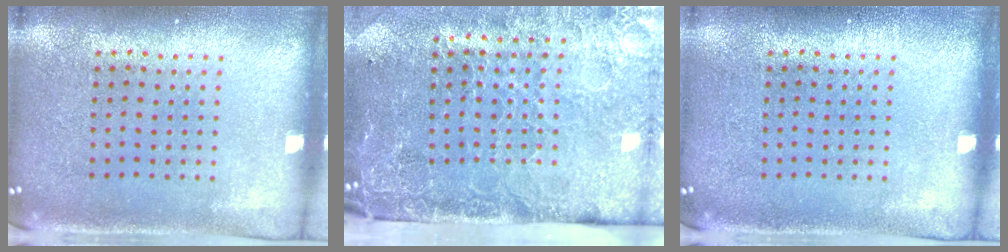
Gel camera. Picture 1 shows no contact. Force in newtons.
{"total": 4.6, "press": 3.6, "slide": 2.9}
{"total": 0.0}